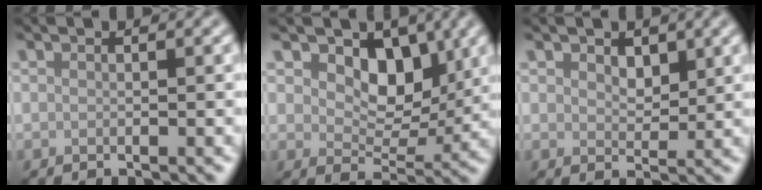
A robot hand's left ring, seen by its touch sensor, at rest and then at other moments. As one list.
[{"total": 5.8, "force": [2.5, 3.8, 3.5], "torque": [-0.053, -0.013, 0.029]}, {"total": 2.0, "force": [1.1, 1.2, 1.1], "torque": [-0.022, -0.005, 0.017]}]